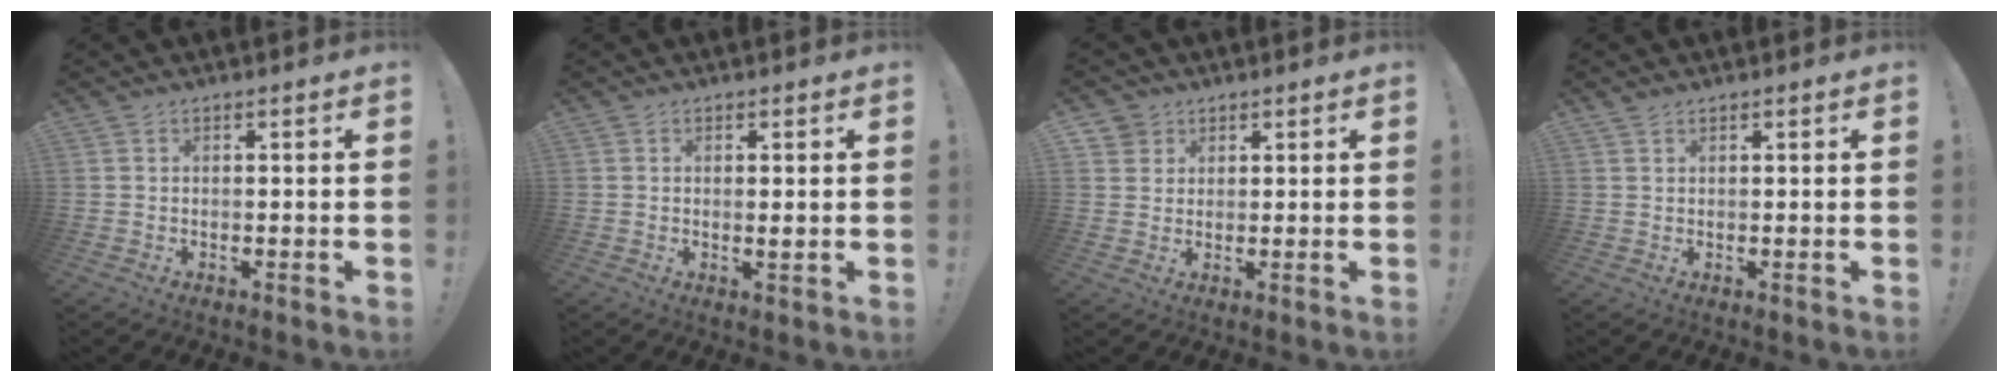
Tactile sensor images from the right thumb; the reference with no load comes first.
{"total": 1.4, "force": [0.4, 0.1, 1.3], "torque": [-0.010, -0.008, 0.003]}
{"total": 3.7, "force": [2.1, 3.1, 0.2], "torque": [-0.001, -0.010, 0.039]}
{"total": 1.0, "force": [0.9, 0.4, 0.2], "torque": [0.003, -0.005, 0.016]}